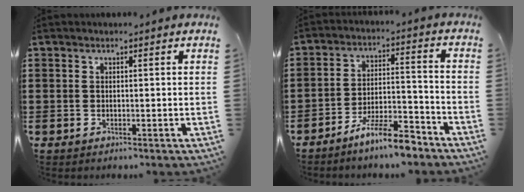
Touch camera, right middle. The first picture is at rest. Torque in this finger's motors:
{"motor_torque": [2.14, 0.00, 0.40, 0.07]}